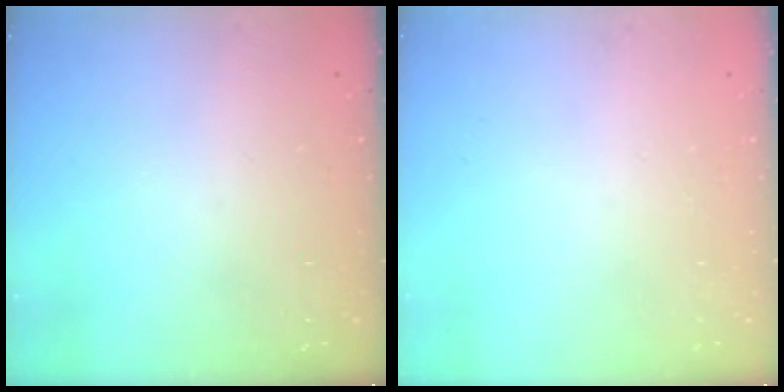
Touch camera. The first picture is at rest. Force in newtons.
{"total": 0.0}